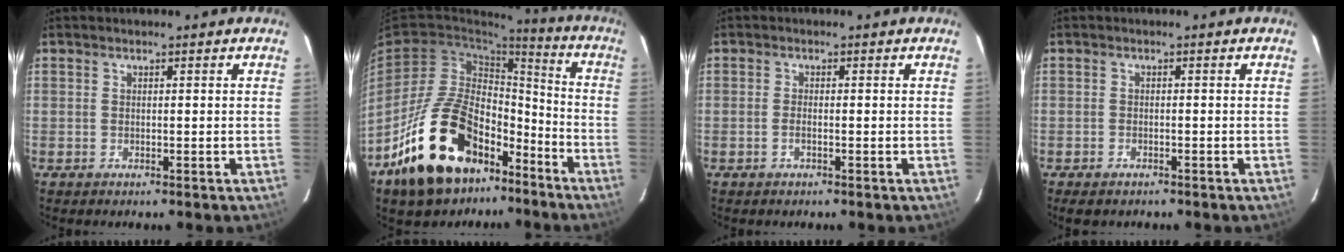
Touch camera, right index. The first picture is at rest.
{"total": 22.9, "force": [-14.3, 12.5, 12.8], "torque": [-0.247, 0.024, -0.216]}
{"total": 1.2, "force": [-0.5, 0.5, 1.0], "torque": [-0.022, 0.001, -0.011]}
{"total": 2.3, "force": [-1.9, 1.0, 0.9], "torque": [-0.025, -0.006, -0.033]}